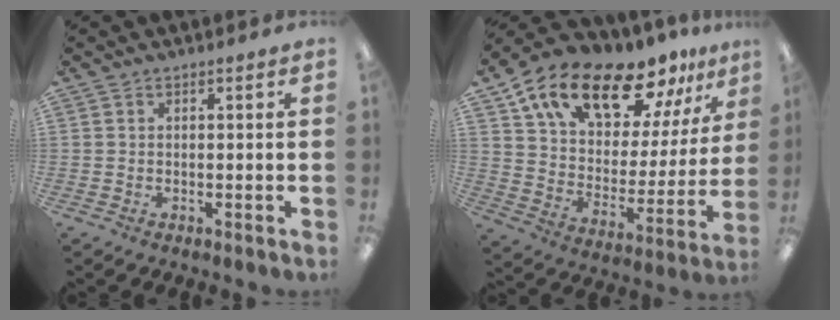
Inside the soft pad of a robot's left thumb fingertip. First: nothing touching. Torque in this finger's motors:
{"motor_torque": [1.90, 2.21, 1.39, -1.39, 0.18]}